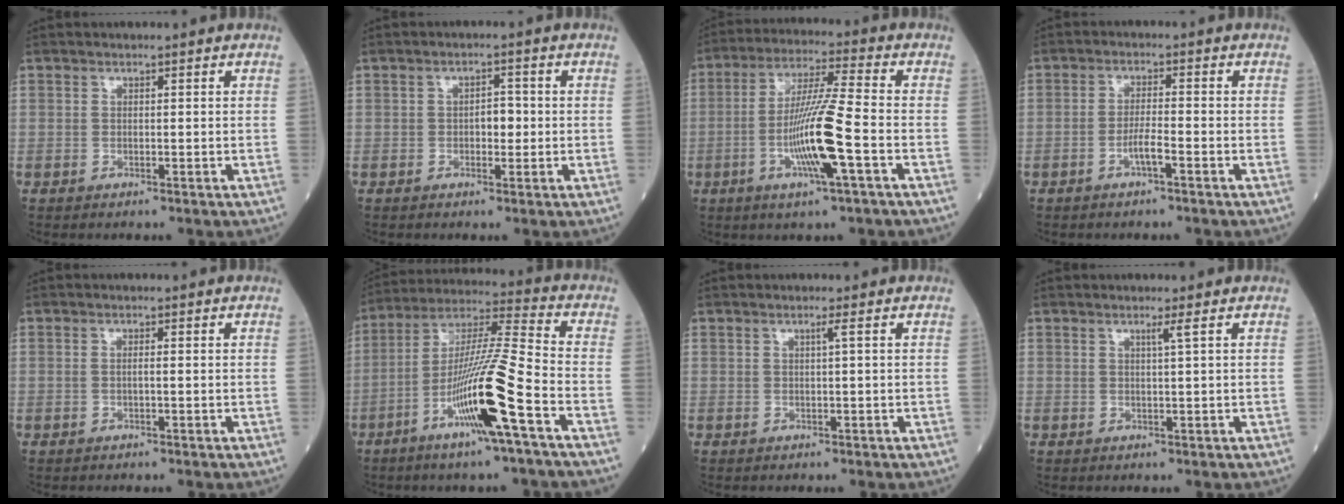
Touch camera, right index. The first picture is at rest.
{"total": 2.7, "force": [-0.3, 1.3, 2.3], "torque": [-0.031, 0.004, -0.004]}
{"total": 12.1, "force": [-3.5, -0.3, 11.6], "torque": [-0.224, -0.008, -0.071]}
{"total": 3.2, "force": [-1.6, 0.1, 2.8], "torque": [-0.054, -0.001, -0.032]}
{"total": 0.9, "force": [-0.1, 0.0, 0.9], "torque": [-0.019, 0.000, -0.002]}
{"total": 15.8, "force": [-6.5, -0.7, 14.4], "torque": [-0.279, -0.009, -0.123]}
{"total": 0.7, "force": [0.2, -0.3, 0.7], "torque": [-0.013, -0.002, 0.006]}
{"total": 1.1, "force": [0.5, -0.5, 0.9], "torque": [-0.024, -0.007, 0.013]}